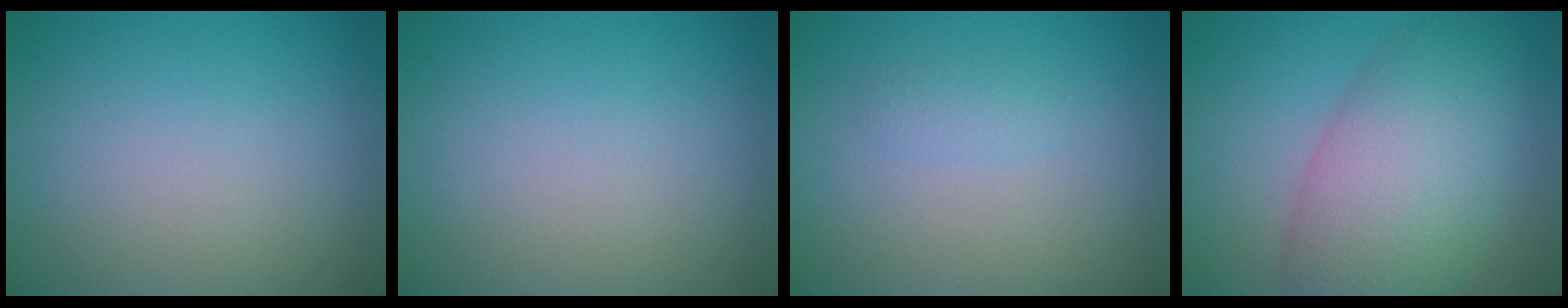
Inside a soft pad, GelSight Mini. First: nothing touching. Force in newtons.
{"total": 0.0}
{"total": 1.0, "press": 1.0, "slide": 0.1}
{"total": 8.6, "press": 8.6, "slide": 0.3}